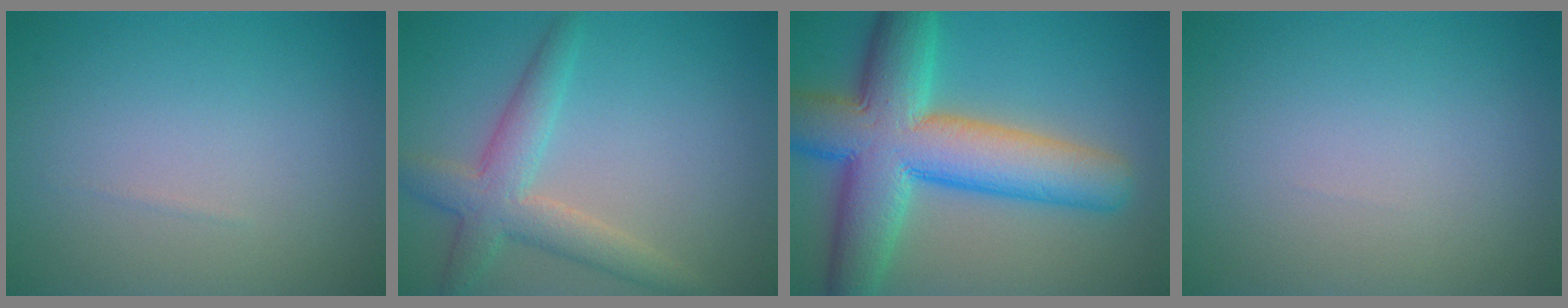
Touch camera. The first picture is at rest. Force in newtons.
{"total": 4.3, "press": 4.3, "slide": 0.2}
{"total": 12.1, "press": 12.1, "slide": 0.5}
{"total": 0.0}